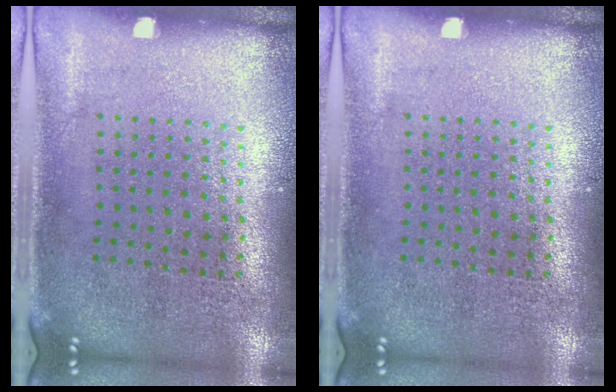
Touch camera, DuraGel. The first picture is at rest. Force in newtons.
{"total": 0.0}